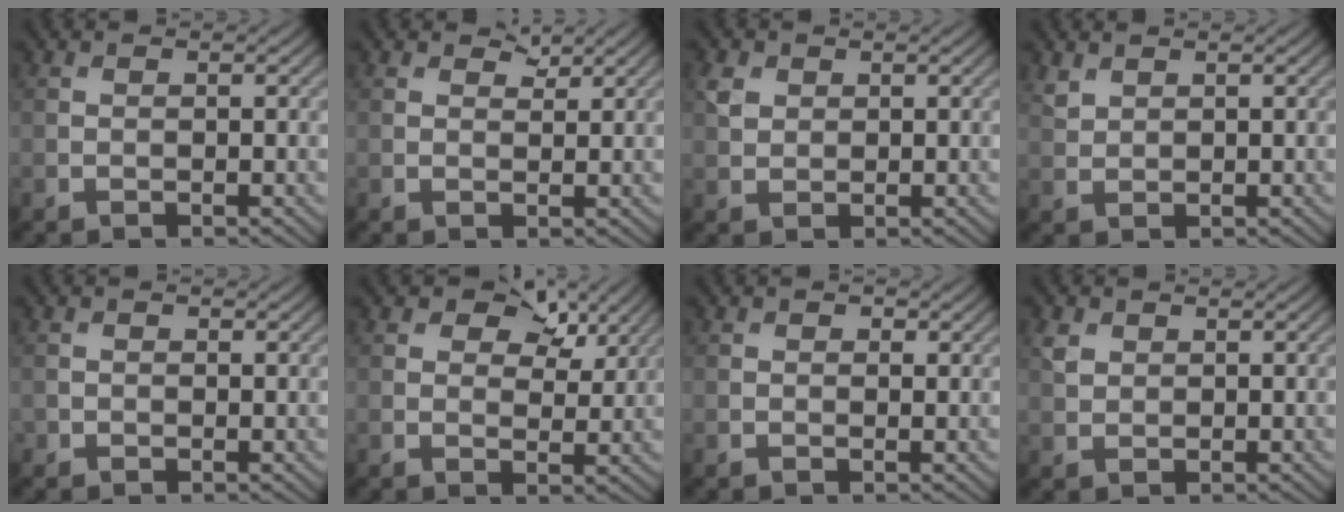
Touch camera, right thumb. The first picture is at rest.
{"total": 1.5, "force": [1.2, 0.6, 0.6], "torque": [-0.011, -0.003, 0.022]}
{"total": 2.2, "force": [1.0, 1.7, 0.9], "torque": [-0.024, 0.001, 0.019]}
{"total": 1.5, "force": [1.2, 0.7, 0.5], "torque": [-0.018, 0.000, 0.030]}
{"total": 0.7, "force": [0.0, 0.7, 0.1], "torque": [0.001, -0.004, -0.005]}
{"total": 6.9, "force": [4.2, 3.9, 4.0], "torque": [-0.053, -0.003, 0.061]}
{"total": 0.8, "force": [0.4, 0.6, 0.3], "torque": [-0.002, -0.004, 0.004]}
{"total": 1.9, "force": [1.0, 1.4, 0.8], "torque": [-0.025, 0.001, 0.022]}